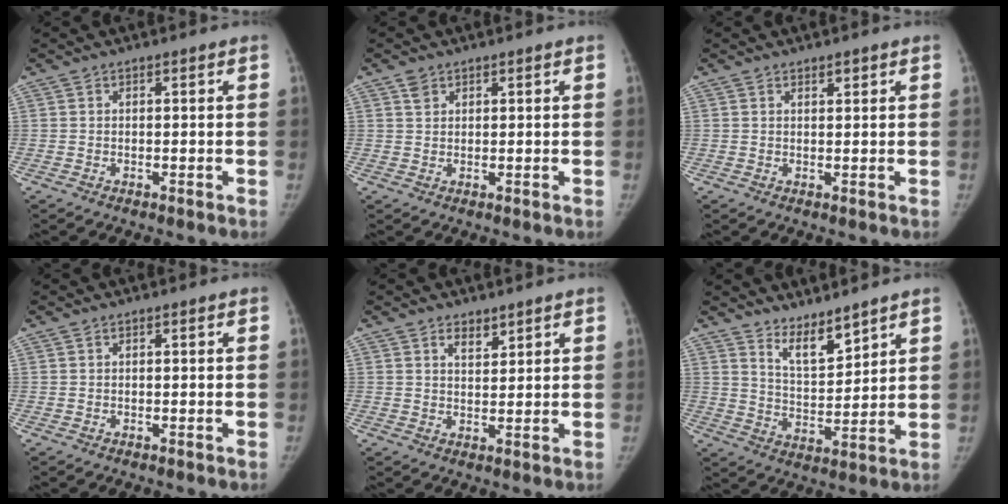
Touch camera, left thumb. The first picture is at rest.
{"total": 1.8, "force": [1.1, 1.3, 0.6], "torque": [-0.002, -0.002, 0.019]}
{"total": 1.2, "force": [0.9, 0.4, 0.6], "torque": [-0.005, -0.006, 0.015]}
{"total": 0.0}
{"total": 3.1, "force": [2.3, 1.5, 1.5], "torque": [-0.014, -0.017, 0.042]}
{"total": 7.4, "force": [6.1, 2.1, 3.6], "torque": [-0.047, -0.061, 0.118]}